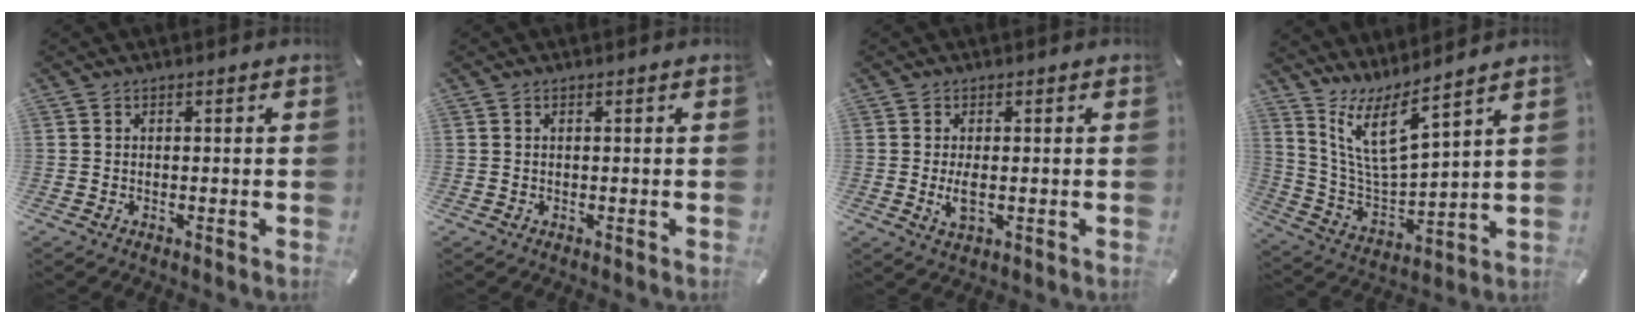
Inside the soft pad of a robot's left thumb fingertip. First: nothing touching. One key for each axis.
{"total": 0.0}
{"total": 3.6, "fx": -0.2, "fy": 1.4, "fz": 3.3, "tx": -0.081, "ty": -0.009, "tz": -0.009}
{"total": 12.0, "fx": 8.0, "fy": 3.7, "fz": 8.1, "tx": -0.181, "ty": -0.046, "tz": 0.145}